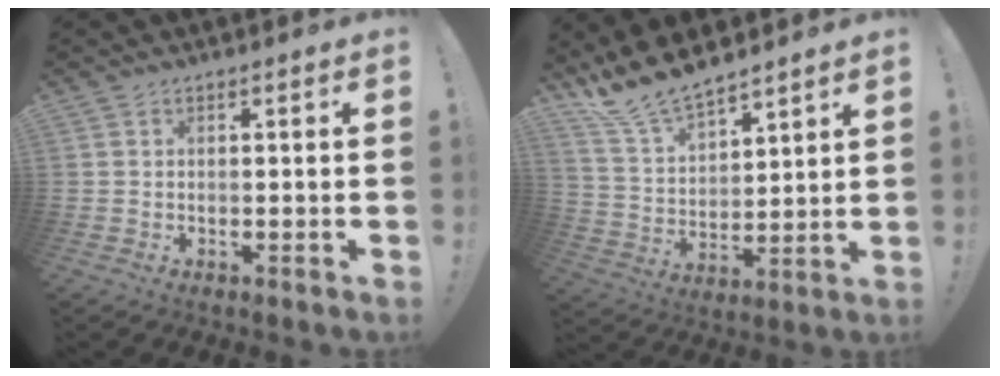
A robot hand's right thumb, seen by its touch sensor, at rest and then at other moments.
{"total": 12.1, "force": [11.1, 3.3, 3.4], "torque": [-0.091, -0.088, 0.210]}